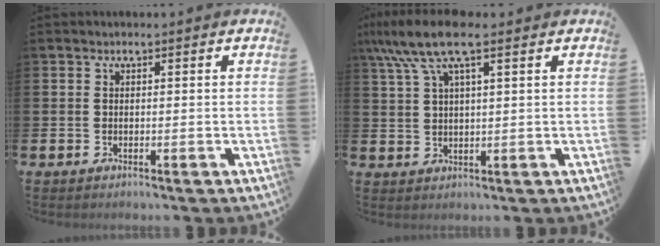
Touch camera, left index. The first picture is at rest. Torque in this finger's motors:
{"motor_torque": [1.11, -0.90, 1.05, 0.21]}